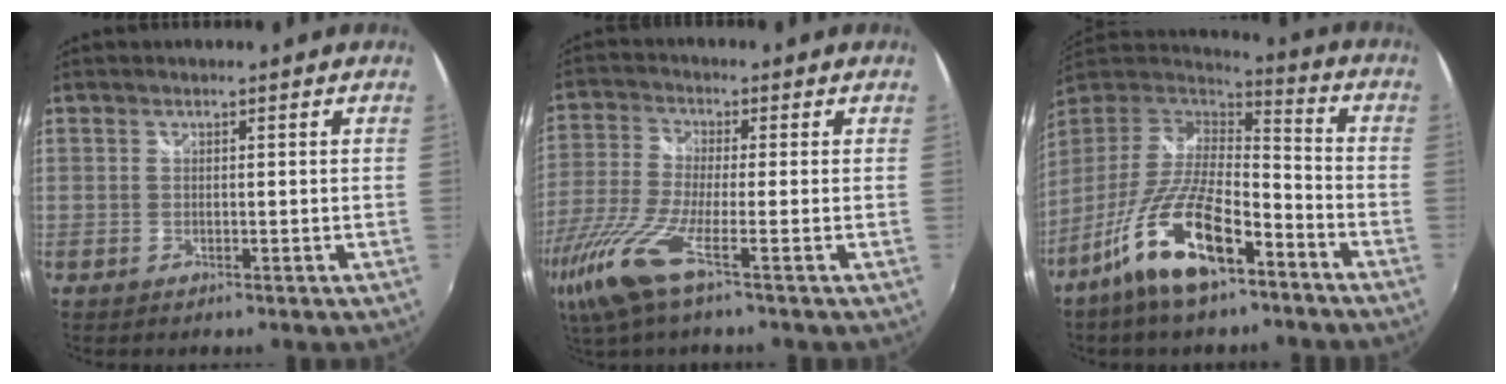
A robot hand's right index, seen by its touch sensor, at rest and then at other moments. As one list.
[{"total": 11.9, "force": [-6.8, 0.8, 9.7], "torque": [-0.228, -0.035, -0.139]}, {"total": 18.7, "force": [-11.4, 6.3, 13.4], "torque": [-0.267, -0.024, -0.210]}]